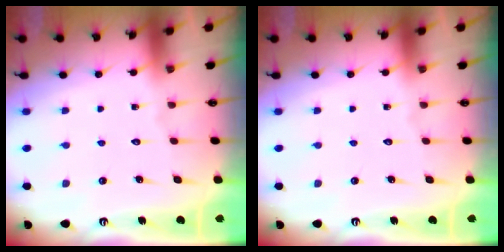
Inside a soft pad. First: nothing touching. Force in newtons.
{"total": 0.0}